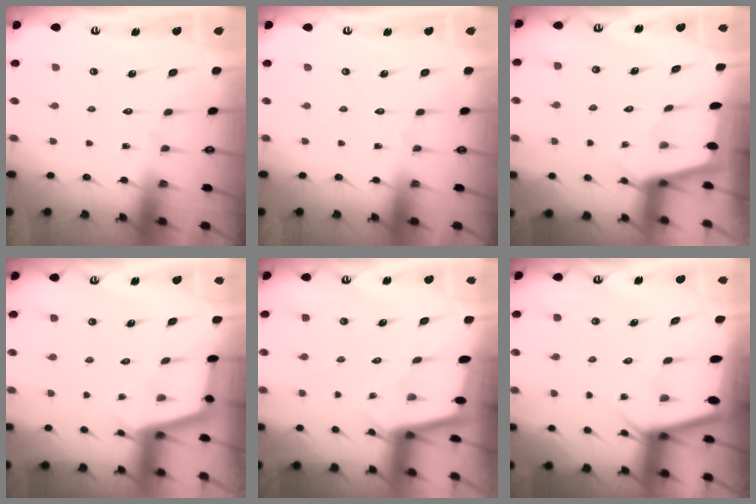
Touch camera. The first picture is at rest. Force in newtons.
{"total": 0.0}
{"total": 2.2, "press": 2.2, "slide": 0.3}
{"total": 2.9, "press": 2.9, "slide": 0.3}
{"total": 2.1, "press": 2.1, "slide": 0.1}
{"total": 3.9, "press": 3.9, "slide": 0.3}